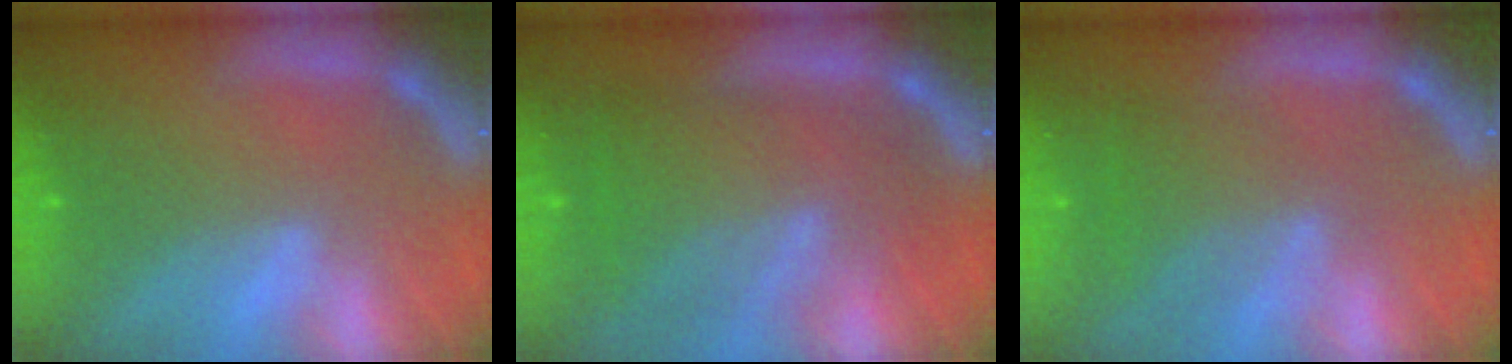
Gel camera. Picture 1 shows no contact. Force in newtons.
{"total": 8.6}
{"total": 4.6}